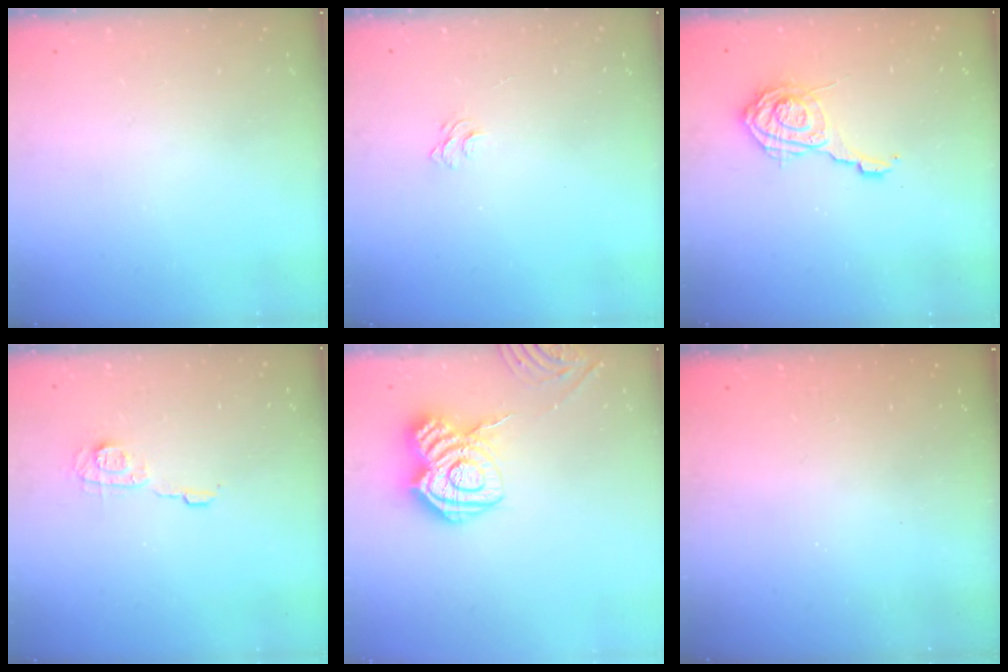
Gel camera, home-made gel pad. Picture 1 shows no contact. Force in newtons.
{"total": 3.5, "press": 3.5, "slide": 0.3}
{"total": 11.2, "press": 11.2, "slide": 1.3}
{"total": 6.8, "press": 6.8, "slide": 0.2}
{"total": 13.3, "press": 13.3, "slide": 0.8}
{"total": 2.5, "press": 2.4, "slide": 0.8}